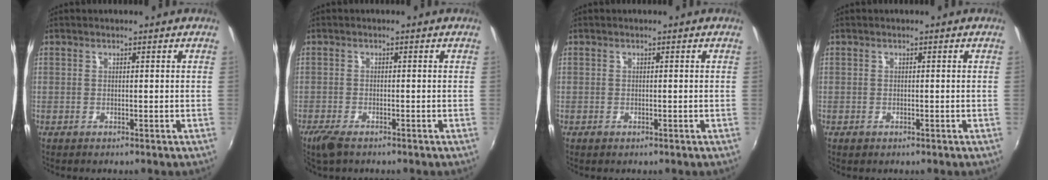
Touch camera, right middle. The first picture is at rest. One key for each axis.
{"total": 4.0, "fx": -3.0, "fy": 1.4, "fz": 2.3, "tx": -0.060, "ty": -0.014, "tz": -0.059}
{"total": 0.6, "fx": -0.4, "fy": 0.4, "fz": 0.2, "tx": -0.003, "ty": -0.004, "tz": -0.008}
{"total": 0.8, "fx": -0.5, "fy": 0.6, "fz": 0.3, "tx": -0.006, "ty": -0.004, "tz": -0.009}